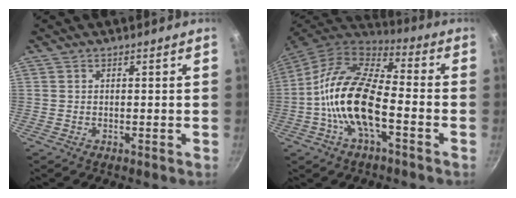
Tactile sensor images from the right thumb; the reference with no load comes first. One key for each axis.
{"total": 17.1, "fx": -4.1, "fy": 7.7, "fz": 14.6, "tx": -0.265, "ty": 0.040, "tz": -0.096}